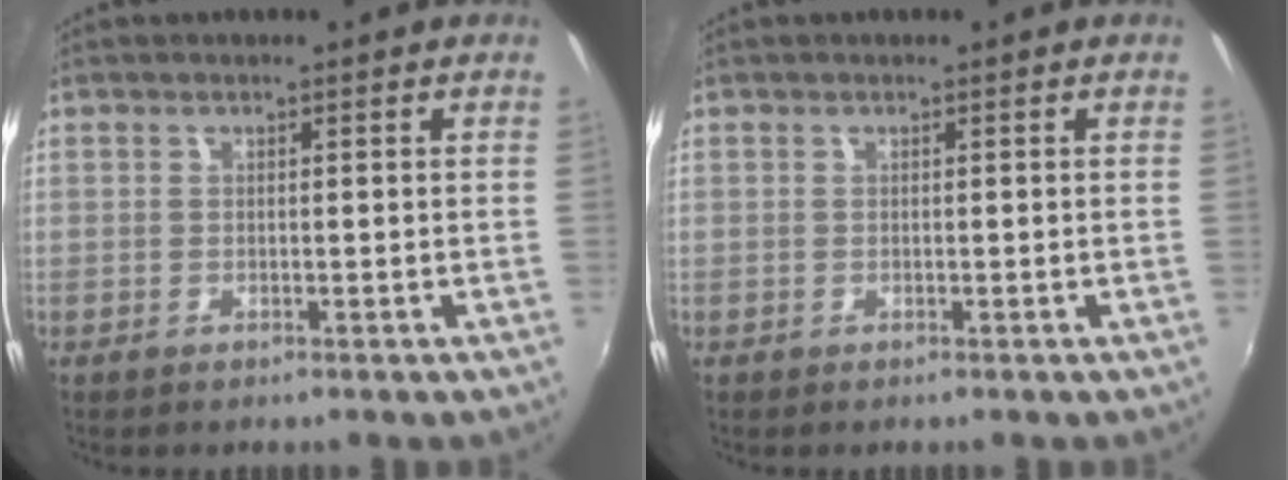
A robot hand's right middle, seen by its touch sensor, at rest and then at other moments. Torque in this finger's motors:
{"motor_torque": [0.08, -0.08, 0.01, 0.00]}